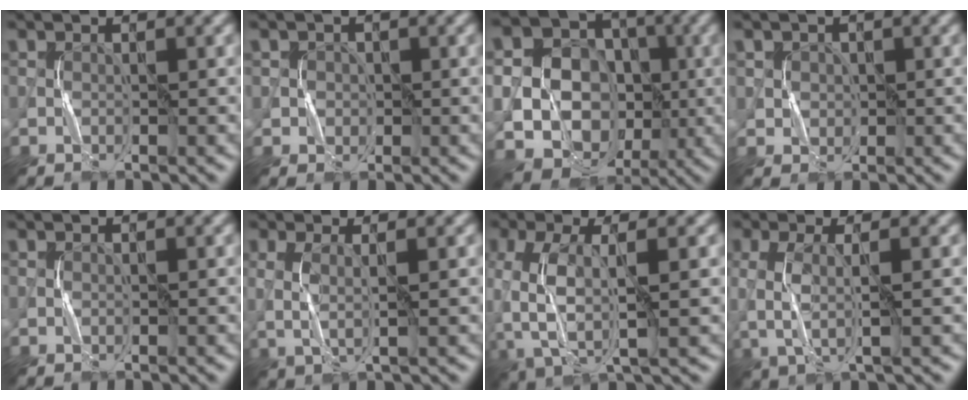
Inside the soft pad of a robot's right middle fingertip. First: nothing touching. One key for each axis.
{"total": 2.3, "fx": 0.5, "fy": 2.2, "fz": 0.5, "tx": 0.000, "ty": 0.000, "tz": 0.007}
{"total": 20.7, "fx": -2.8, "fy": 18.9, "fz": 8.1, "tx": -0.206, "ty": -0.019, "tz": -0.063}
{"total": 2.6, "fx": 0.9, "fy": 2.3, "fz": 0.8, "tx": -0.016, "ty": 0.002, "tz": 0.022}
{"total": 0.0}
{"total": 2.4, "fx": 0.4, "fy": 0.6, "fz": 2.3, "tx": -0.054, "ty": -0.001, "tz": 0.010}
{"total": 6.5, "fx": -0.9, "fy": 2.9, "fz": 5.7, "tx": -0.144, "ty": -0.004, "tz": -0.017}
{"total": 3.4, "fx": -0.1, "fy": 1.0, "fz": 3.3, "tx": -0.080, "ty": -0.005, "tz": 0.000}